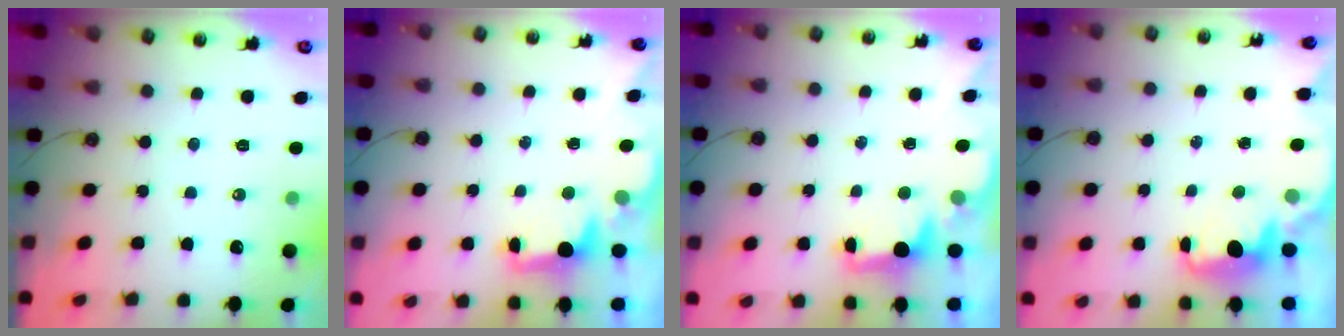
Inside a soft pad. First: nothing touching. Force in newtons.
{"total": 2.0, "press": 1.9, "slide": 0.8}
{"total": 2.0, "press": 1.9, "slide": 0.8}
{"total": 2.3, "press": 2.3, "slide": 0.4}